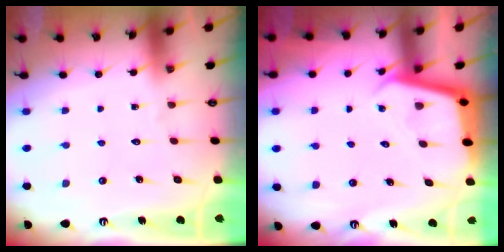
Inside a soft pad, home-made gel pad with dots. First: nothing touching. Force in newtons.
{"total": 3.5, "press": 3.5, "slide": 0.3}